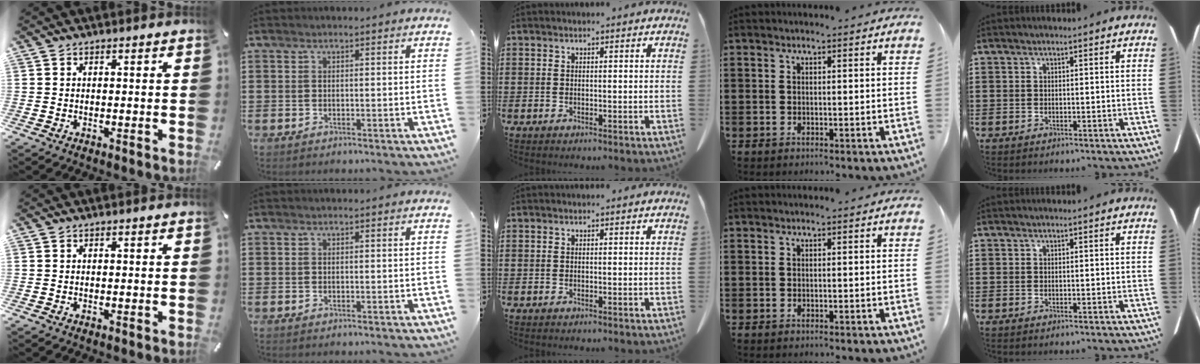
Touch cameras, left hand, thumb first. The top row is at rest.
{}